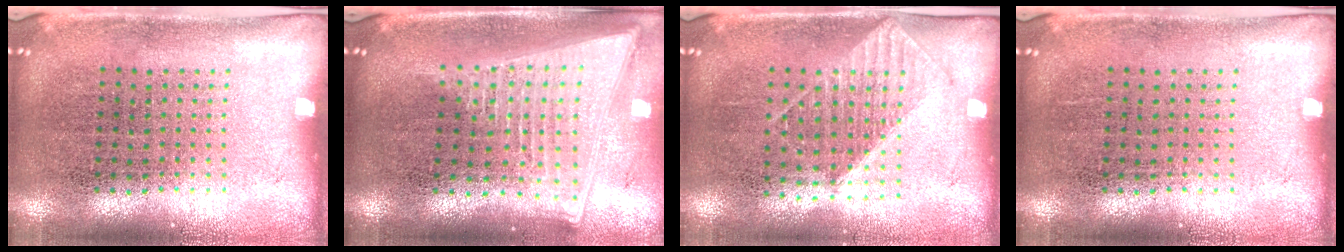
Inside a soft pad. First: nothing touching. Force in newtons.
{"total": 2.1, "press": 1.7, "slide": 1.1}
{"total": 1.1, "press": 1.0, "slide": 0.3}
{"total": 0.0}